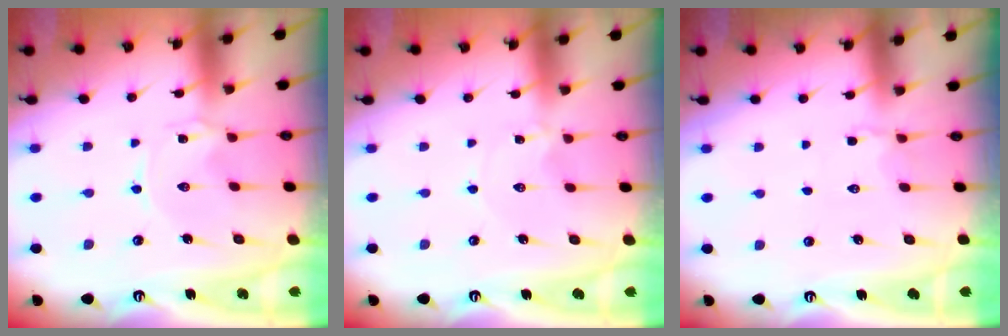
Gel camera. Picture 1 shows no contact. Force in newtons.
{"total": 1.3, "press": 1.3, "slide": 0.2}
{"total": 2.6, "press": 2.2, "slide": 1.4}